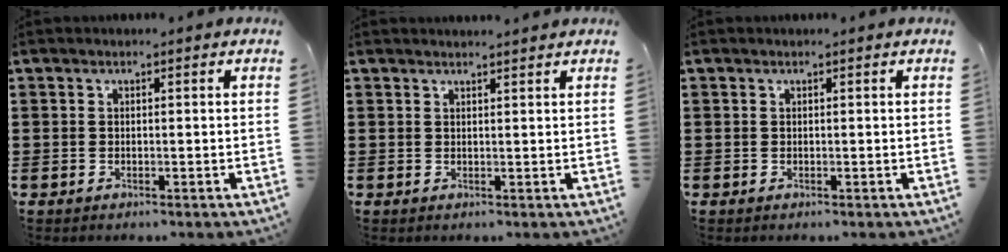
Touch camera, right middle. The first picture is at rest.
{"total": 0.9, "force": [0.9, -0.1, 0.1], "torque": [-0.004, -0.002, 0.018]}
{"total": 0.0}